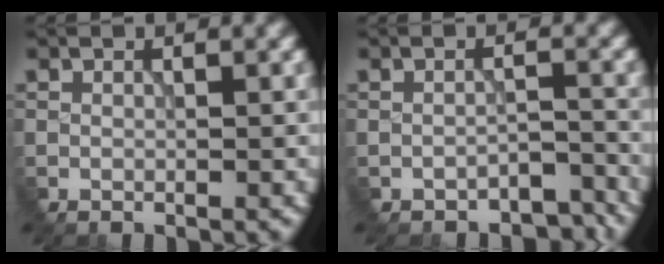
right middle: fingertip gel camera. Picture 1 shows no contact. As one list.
[{"total": 2.4, "force": [-2.2, 0.8, 0.7], "torque": [-0.011, 0.004, -0.031]}]